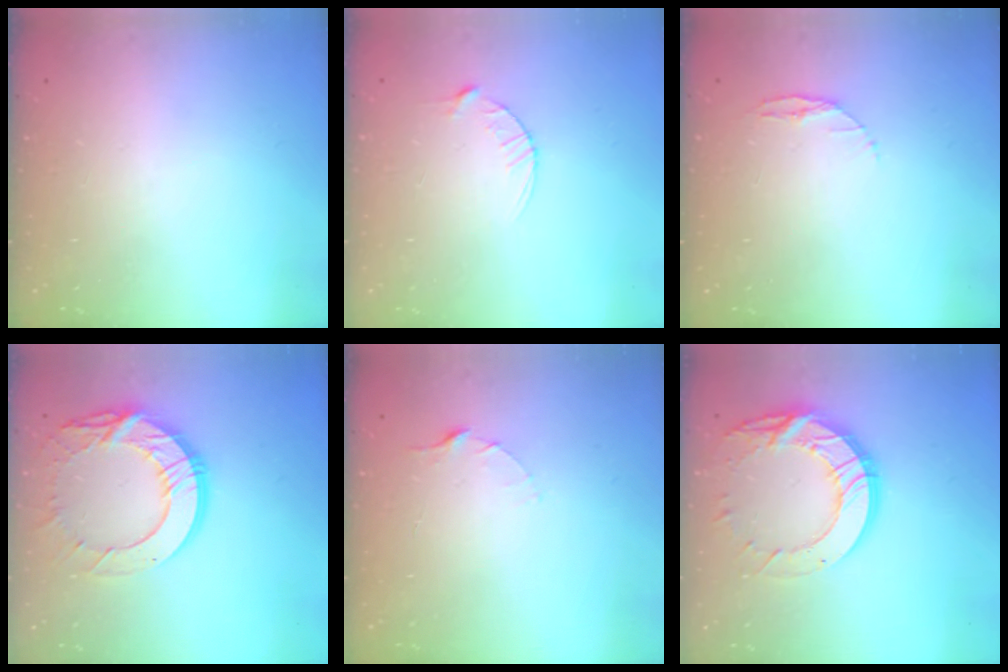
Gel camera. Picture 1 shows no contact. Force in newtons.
{"total": 3.0, "press": 3.0, "slide": 0.4}
{"total": 3.4, "press": 3.4, "slide": 0.4}
{"total": 16.0, "press": 15.9, "slide": 1.4}
{"total": 2.5, "press": 2.5, "slide": 0.3}
{"total": 15.8, "press": 15.8, "slide": 1.1}